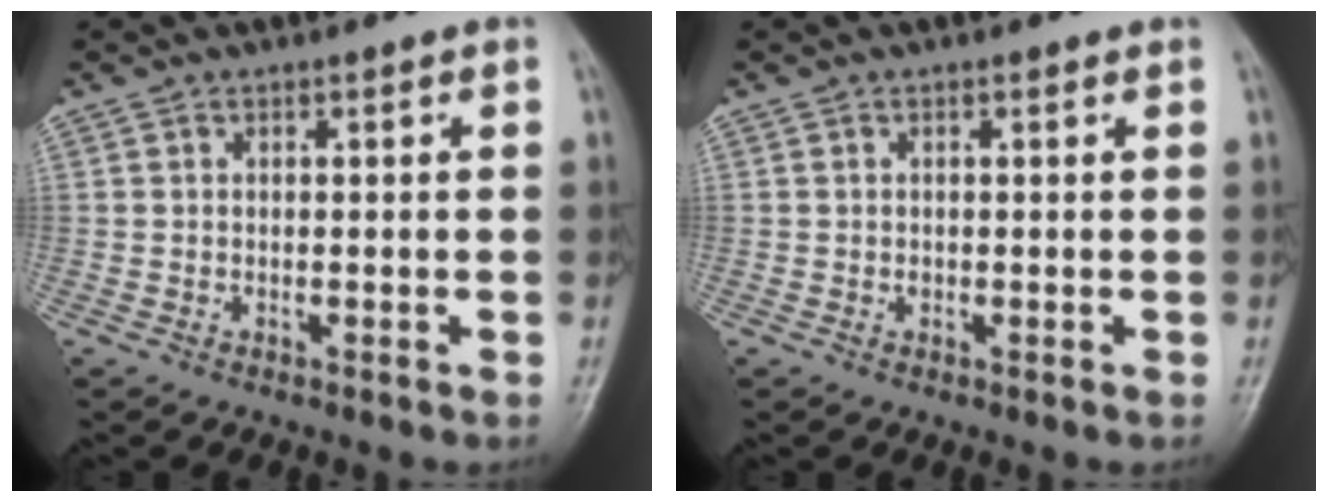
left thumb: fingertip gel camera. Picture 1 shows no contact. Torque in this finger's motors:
{"motor_torque": [0.44, 0.57, 0.44, 0.09, 0.00]}